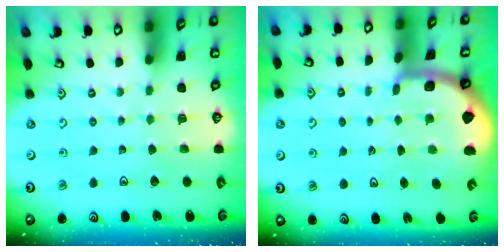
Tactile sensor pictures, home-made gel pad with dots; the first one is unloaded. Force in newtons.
{"total": 2.4, "press": 2.4, "slide": 0.4}